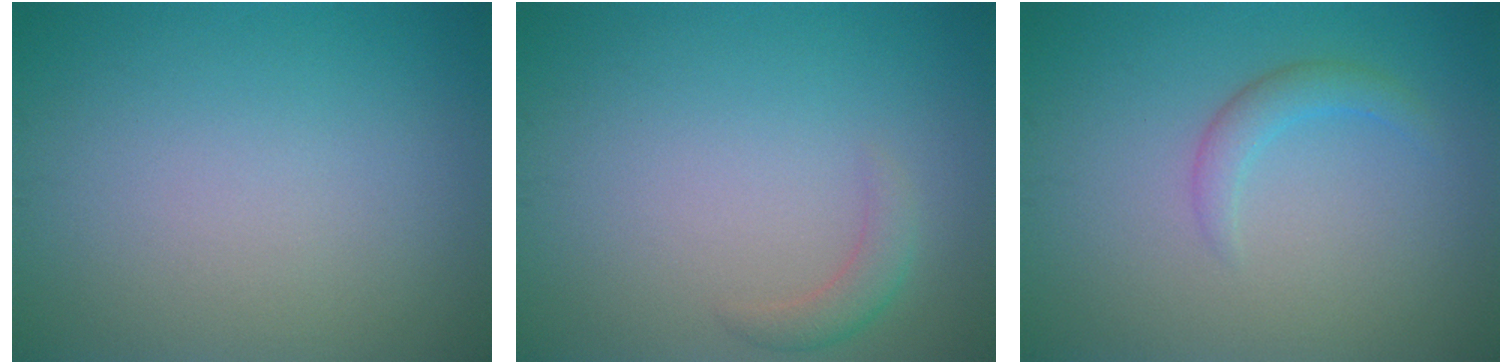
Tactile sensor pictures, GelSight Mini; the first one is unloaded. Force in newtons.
{"total": 1.5, "press": 1.5, "slide": 0.1}
{"total": 1.8, "press": 1.8, "slide": 0.0}